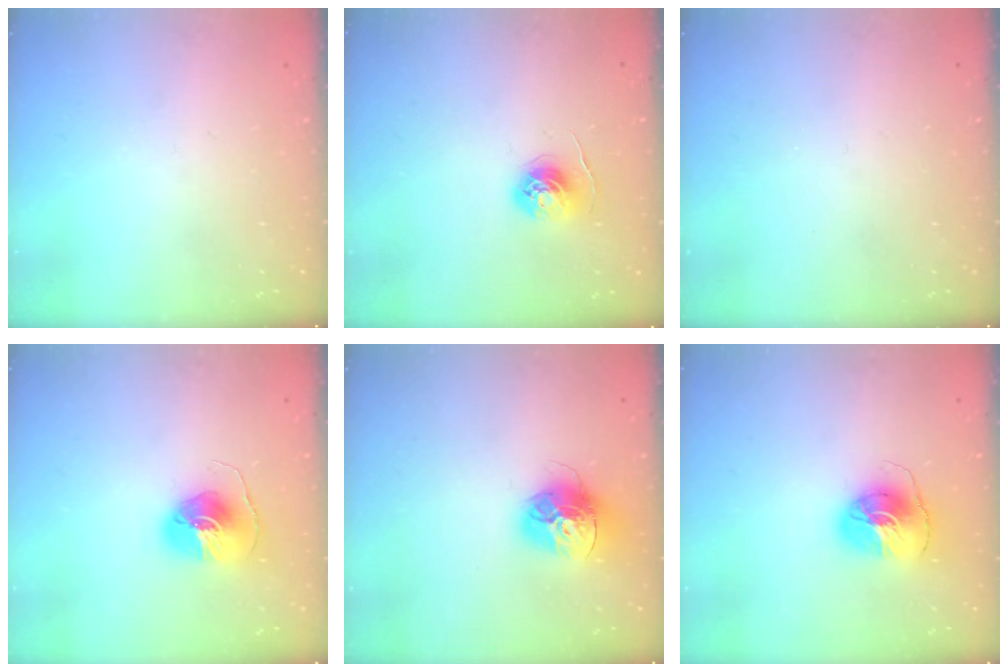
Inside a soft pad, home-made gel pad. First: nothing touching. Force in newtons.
{"total": 5.7, "press": 5.7, "slide": 0.5}
{"total": 0.0}
{"total": 9.6, "press": 9.6, "slide": 0.8}
{"total": 15.1, "press": 15.0, "slide": 1.5}
{"total": 8.6, "press": 8.6, "slide": 0.9}